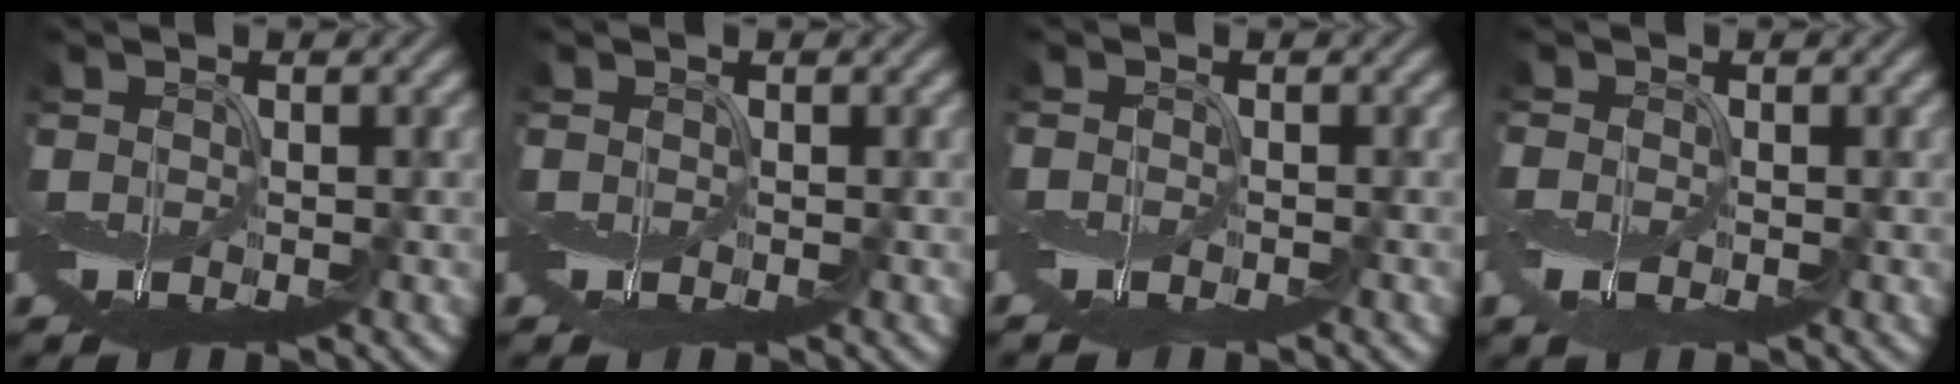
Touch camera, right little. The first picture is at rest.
{"total": 0.0}
{"total": 1.7, "force": [-1.3, 0.5, 0.9], "torque": [-0.014, -0.003, -0.024]}
{"total": 1.5, "force": [-0.7, 0.9, 1.0], "torque": [-0.030, -0.003, -0.016]}